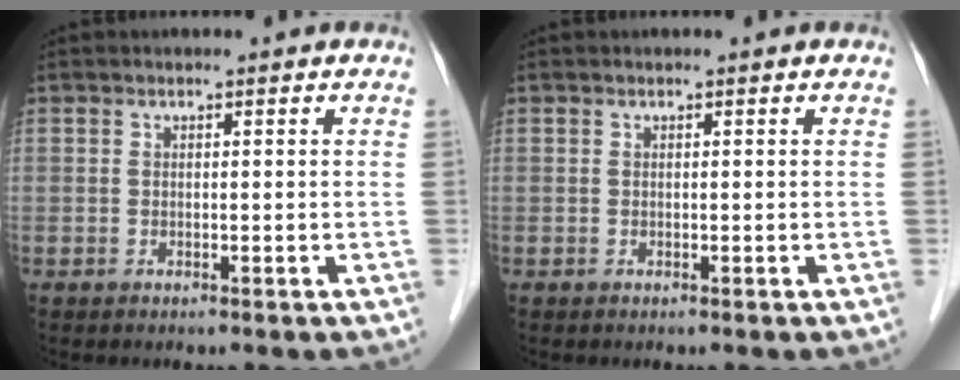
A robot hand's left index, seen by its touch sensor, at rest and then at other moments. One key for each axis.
{"total": 0.0}